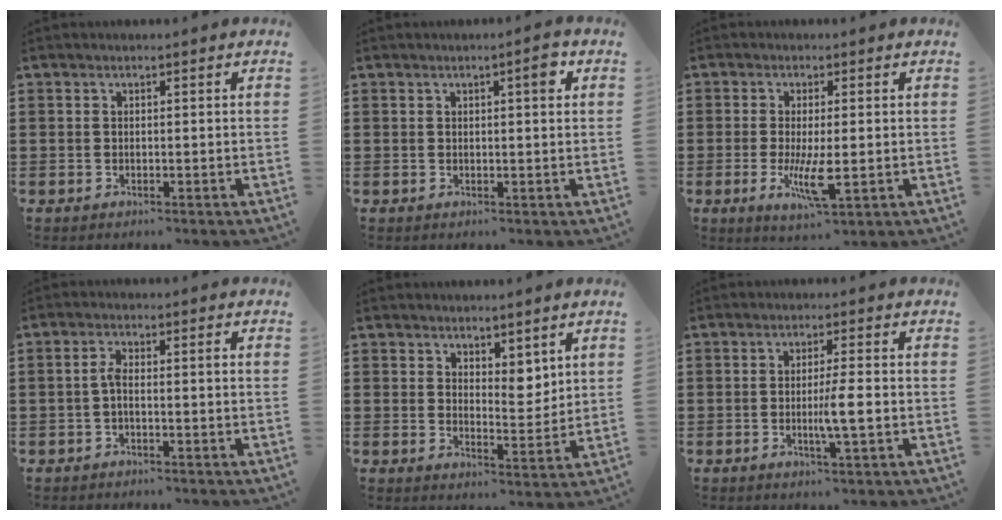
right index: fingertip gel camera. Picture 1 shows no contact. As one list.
[{"total": 2.7, "force": [1.1, 0.6, 2.4], "torque": [-0.032, 0.001, 0.012]}, {"total": 6.4, "force": [-1.1, 1.5, 6.1], "torque": [-0.123, -0.016, -0.020]}, {"total": 2.1, "force": [-0.3, 0.6, 2.0], "torque": [-0.045, 0.000, -0.010]}, {"total": 4.4, "force": [3.2, 2.4, 1.9], "torque": [-0.030, -0.006, 0.057]}, {"total": 4.3, "force": [-0.8, 0.0, 4.2], "torque": [-0.080, -0.008, -0.019]}]